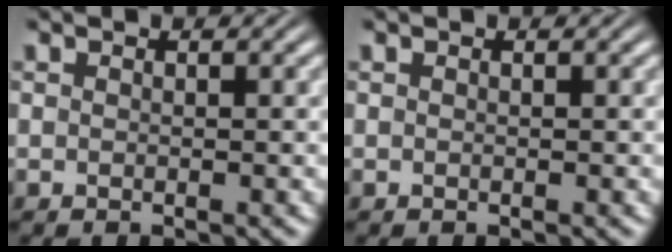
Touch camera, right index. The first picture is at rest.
{"total": 0.0}